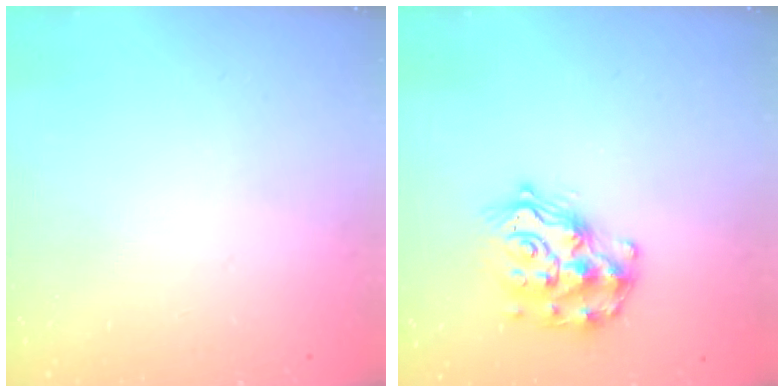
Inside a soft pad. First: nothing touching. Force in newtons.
{"total": 16.2, "press": 16.2, "slide": 1.1}